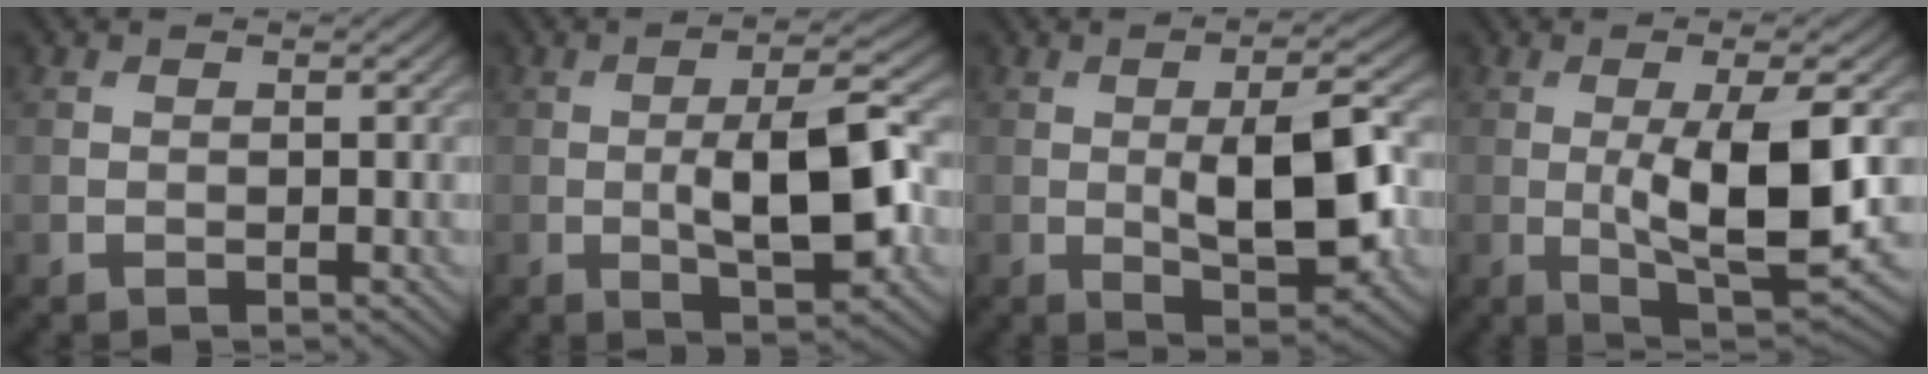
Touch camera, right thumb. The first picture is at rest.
{"total": 10.3, "force": [-1.3, 3.2, 9.7], "torque": [-0.151, 0.002, -0.022]}
{"total": 10.2, "force": [-0.7, 3.7, 9.5], "torque": [-0.153, -0.002, -0.010]}
{"total": 11.7, "force": [-0.5, 3.4, 11.2], "torque": [-0.189, -0.011, -0.001]}